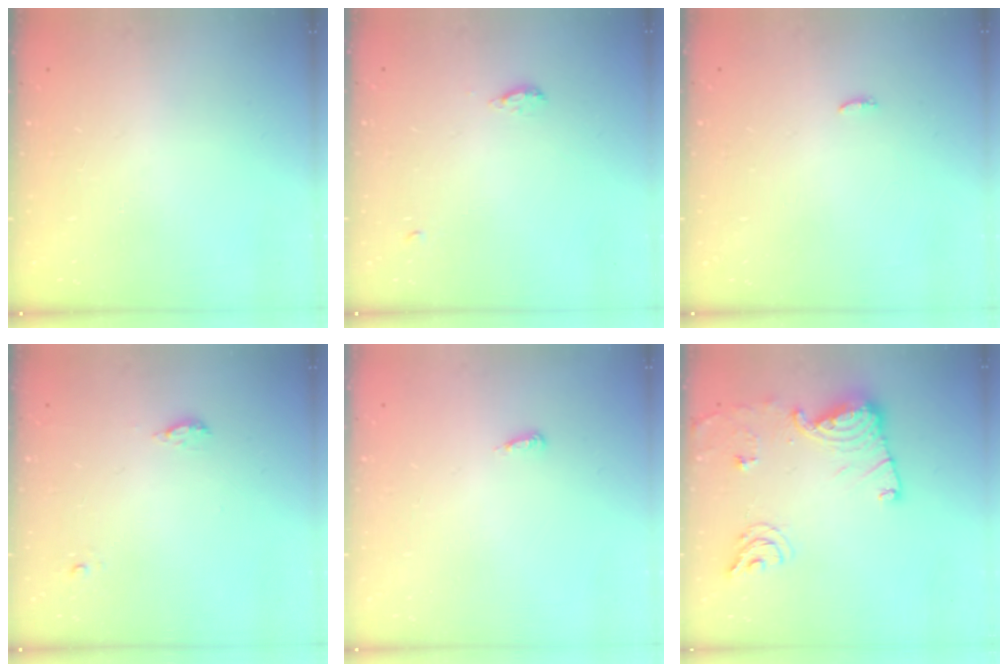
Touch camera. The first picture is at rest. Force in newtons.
{"total": 8.1, "press": 5.6, "slide": 5.8}
{"total": 5.6, "press": 3.4, "slide": 4.4}
{"total": 5.3, "press": 5.0, "slide": 1.7}
{"total": 3.7, "press": 3.7, "slide": 0.2}
{"total": 15.1, "press": 15.0, "slide": 1.5}